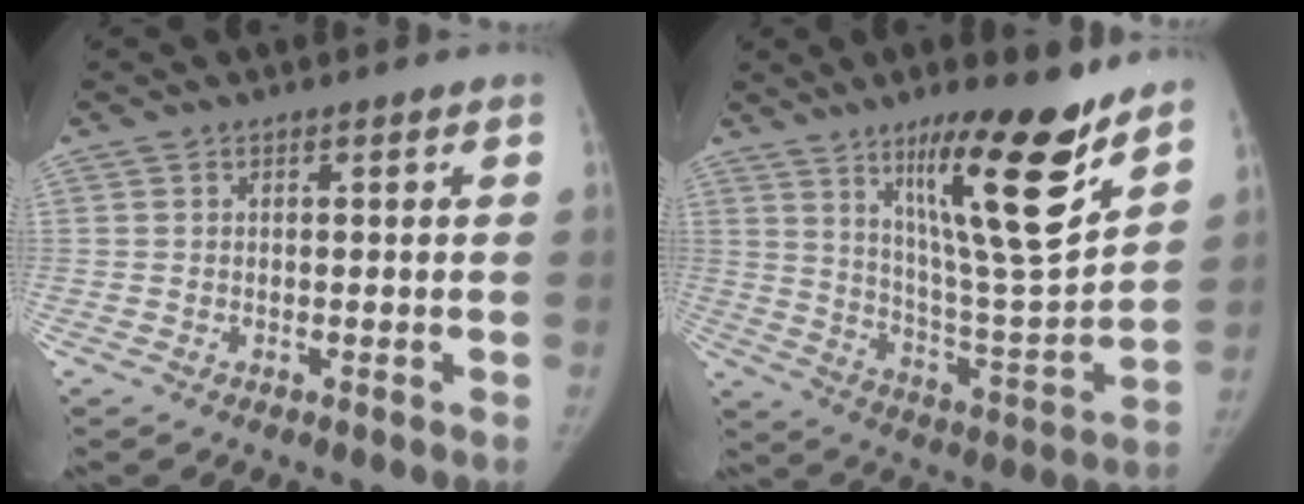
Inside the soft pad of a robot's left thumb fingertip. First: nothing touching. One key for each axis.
{"total": 22.0, "fx": 13.8, "fy": 3.5, "fz": 16.8, "tx": -0.238, "ty": -0.083, "tz": 0.231}